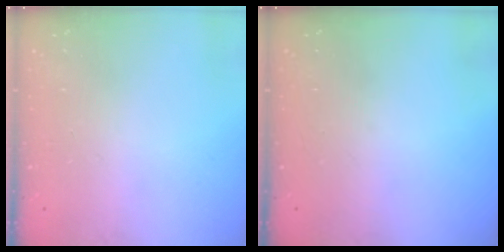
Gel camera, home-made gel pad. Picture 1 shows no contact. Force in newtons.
{"total": 0.0}